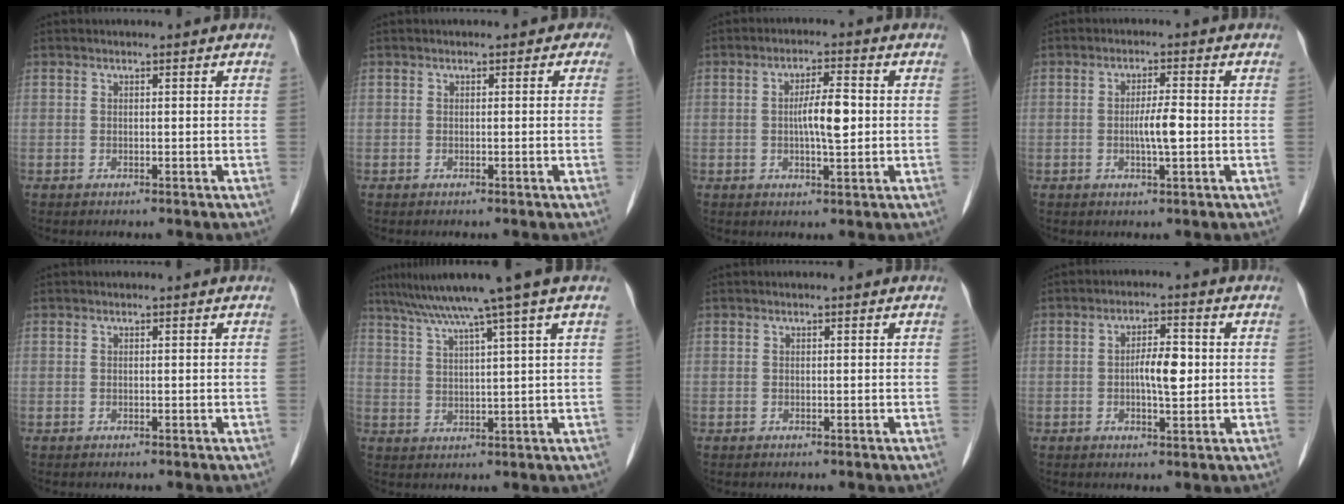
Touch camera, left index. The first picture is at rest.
{"total": 0.8, "force": [0.0, 0.8, 0.2], "torque": [0.014, 0.008, -0.012]}
{"total": 5.4, "force": [-0.1, 1.1, 5.3], "torque": [-0.098, 0.005, 0.000]}
{"total": 3.8, "force": [-0.7, 0.4, 3.8], "torque": [-0.071, -0.003, -0.009]}
{"total": 0.0}
{"total": 10.9, "force": [7.8, -2.3, 7.3], "torque": [-0.117, 0.021, 0.117]}
{"total": 0.0}
{"total": 5.0, "force": [-0.1, 1.6, 4.8], "torque": [-0.088, 0.006, 0.001]}